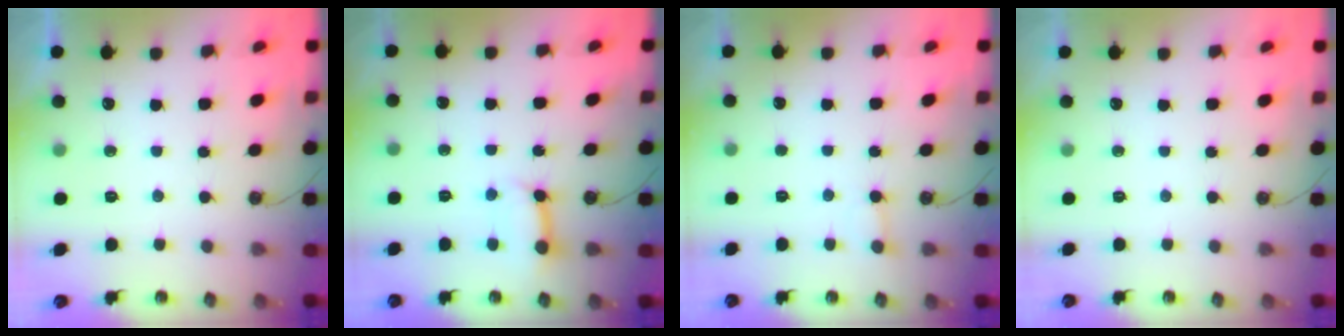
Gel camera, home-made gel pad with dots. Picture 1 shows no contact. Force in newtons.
{"total": 8.5, "press": 8.5, "slide": 0.9}
{"total": 1.9, "press": 1.9, "slide": 0.2}
{"total": 0.0}